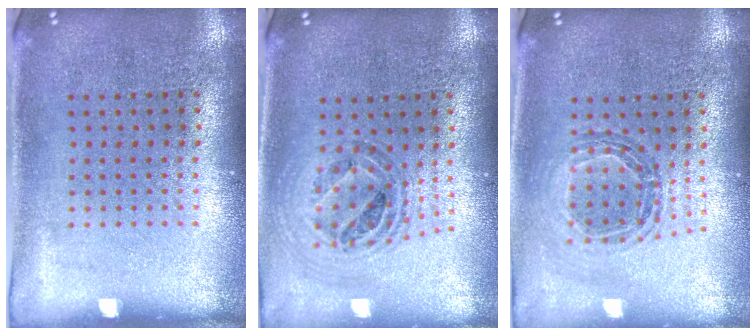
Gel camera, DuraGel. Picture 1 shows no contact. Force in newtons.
{"total": 1.0, "press": 1.0, "slide": 0.1}
{"total": 0.8, "press": 0.8, "slide": 0.1}